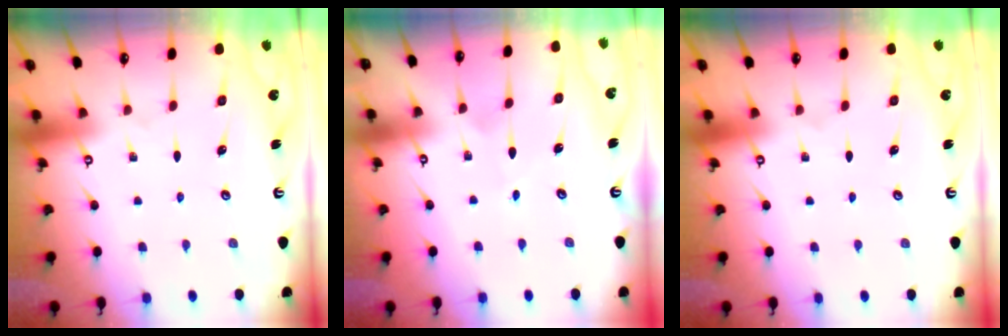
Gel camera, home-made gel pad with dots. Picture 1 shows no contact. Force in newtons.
{"total": 3.7, "press": 3.7, "slide": 0.3}
{"total": 0.0}